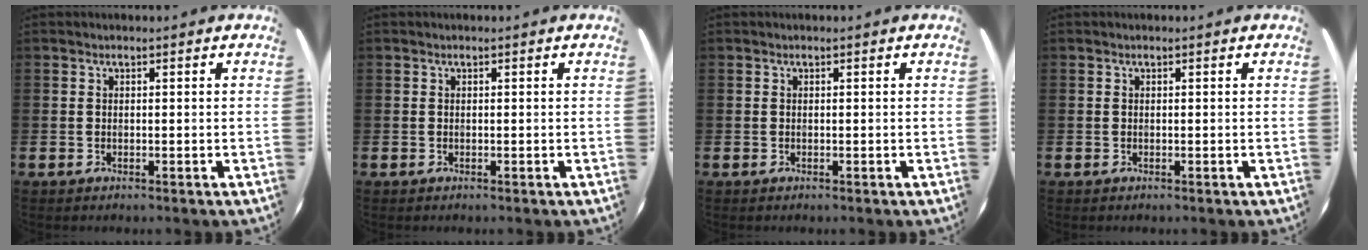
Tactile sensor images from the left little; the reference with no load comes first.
{"total": 0.0}
{"total": 0.0}
{"total": 0.0}